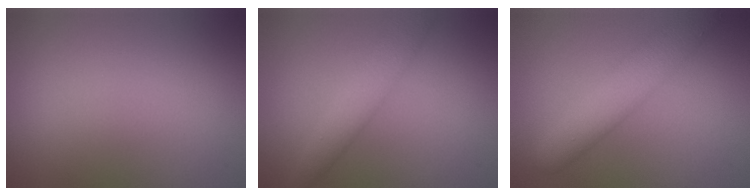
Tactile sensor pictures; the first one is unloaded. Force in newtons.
{"total": 3.9, "press": 3.9, "slide": 0.0}
{"total": 5.5, "press": 5.5, "slide": 0.4}